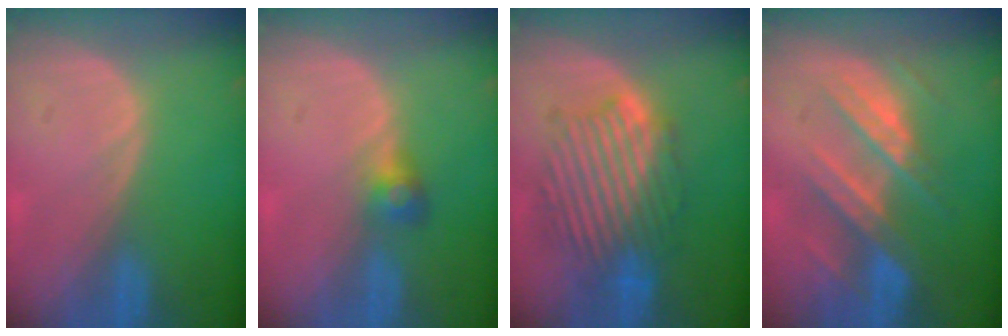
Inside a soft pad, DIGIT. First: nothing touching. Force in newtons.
{"total": 2.7, "press": 2.6, "slide": 0.8}
{"total": 9.2, "press": 9.2, "slide": 0.5}
{"total": 9.1, "press": 7.9, "slide": 4.4}